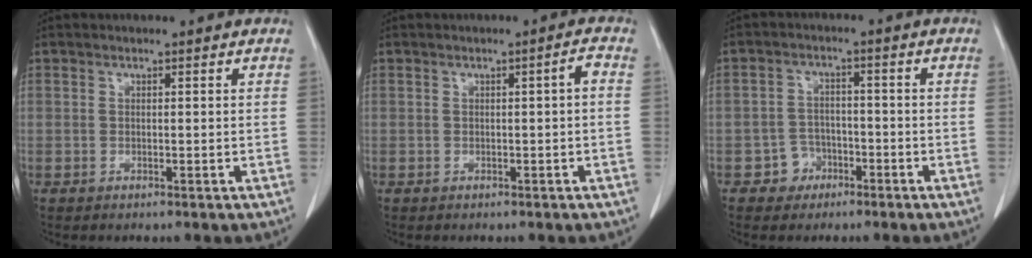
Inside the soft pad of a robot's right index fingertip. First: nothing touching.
{"total": 1.6, "force": [0.0, 0.1, 1.6], "torque": [-0.021, 0.005, 0.000]}
{"total": 3.9, "force": [-2.0, 3.3, 0.2], "torque": [0.004, 0.016, -0.033]}